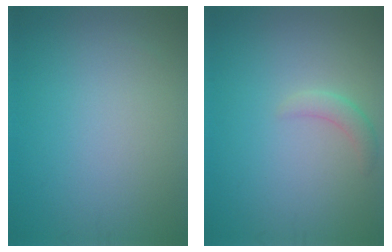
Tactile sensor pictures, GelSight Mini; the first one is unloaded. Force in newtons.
{"total": 1.6, "press": 1.6, "slide": 0.0}